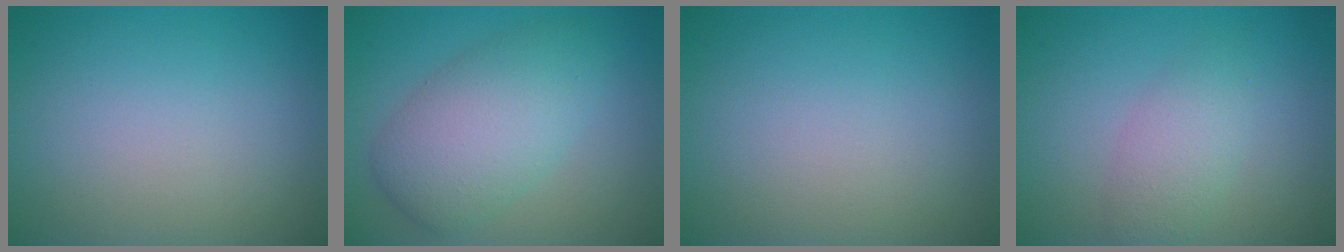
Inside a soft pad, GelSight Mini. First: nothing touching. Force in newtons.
{"total": 6.3, "press": 6.3, "slide": 0.4}
{"total": 0.0}
{"total": 2.6, "press": 2.6, "slide": 0.0}